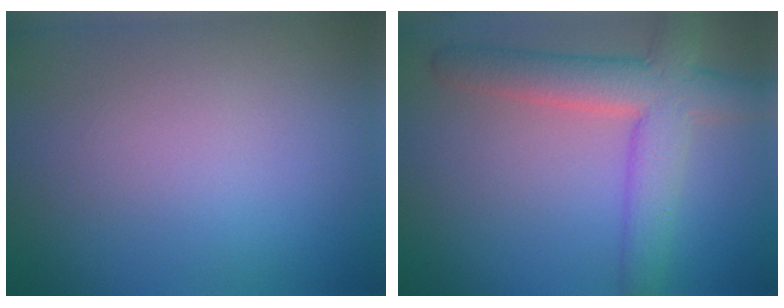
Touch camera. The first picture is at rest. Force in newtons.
{"total": 6.4, "press": 6.4, "slide": 0.4}